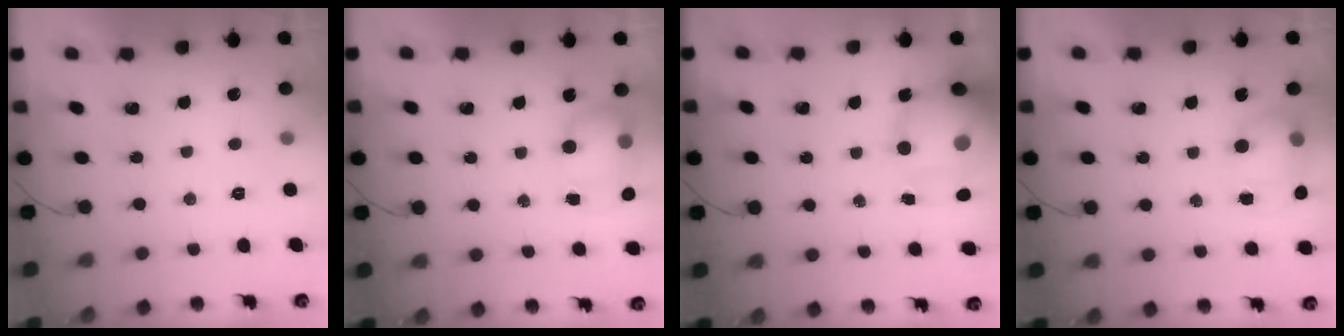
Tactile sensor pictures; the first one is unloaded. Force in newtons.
{"total": 8.0, "press": 7.6, "slide": 2.6}
{"total": 15.0, "press": 14.5, "slide": 3.9}
{"total": 8.6, "press": 8.5, "slide": 1.0}